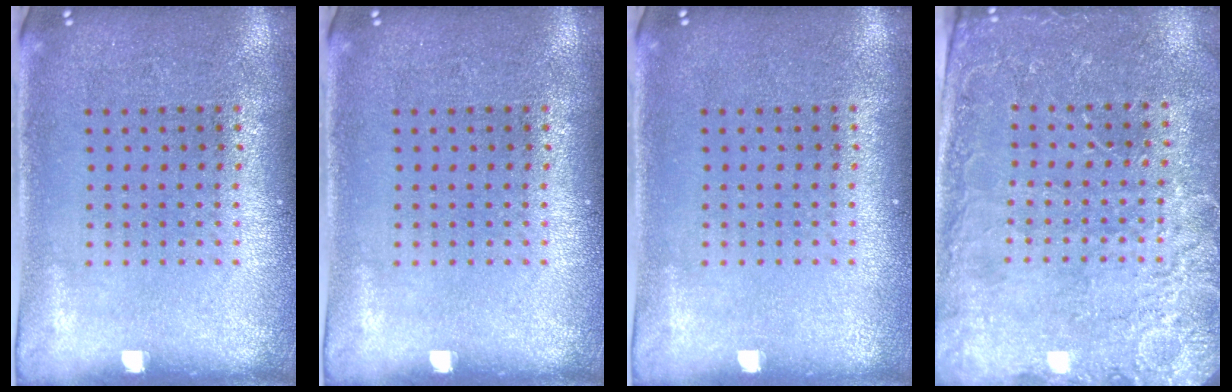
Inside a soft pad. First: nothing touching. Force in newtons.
{"total": 0.0}
{"total": 0.0}
{"total": 2.8, "press": 2.8, "slide": 0.2}